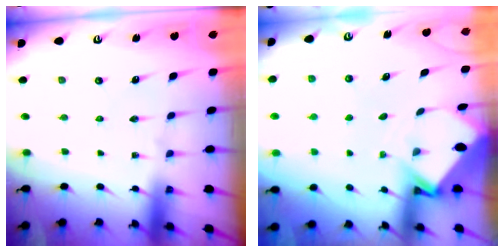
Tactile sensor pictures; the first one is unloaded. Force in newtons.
{"total": 3.2, "press": 3.2, "slide": 0.2}